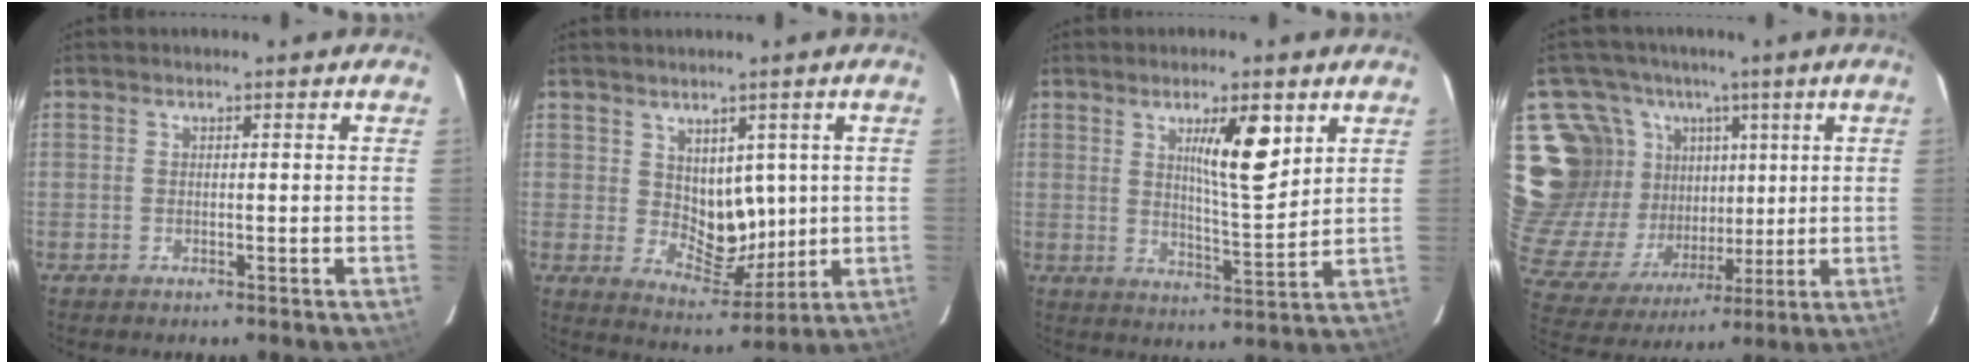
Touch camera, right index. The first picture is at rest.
{"total": 7.0, "force": [1.4, 4.7, 5.1], "torque": [-0.075, -0.004, 0.043]}
{"total": 8.5, "force": [3.9, 1.3, 7.5], "torque": [-0.121, -0.008, 0.064]}
{"total": 26.9, "force": [8.0, 21.2, 14.5], "torque": [-0.351, 0.080, 0.173]}